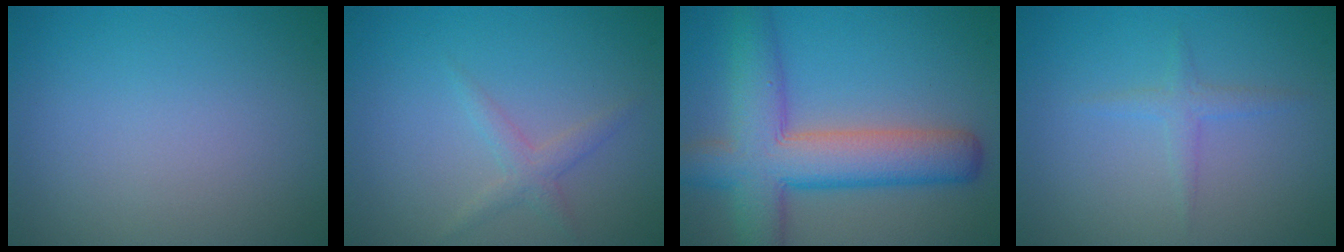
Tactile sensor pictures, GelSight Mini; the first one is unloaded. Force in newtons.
{"total": 1.6, "press": 1.6, "slide": 0.0}
{"total": 8.3, "press": 8.3, "slide": 0.3}
{"total": 1.2, "press": 1.2, "slide": 0.0}